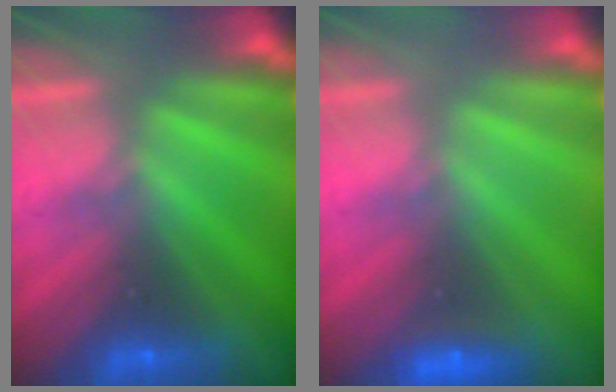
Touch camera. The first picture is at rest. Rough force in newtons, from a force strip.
{"total": 1.9}